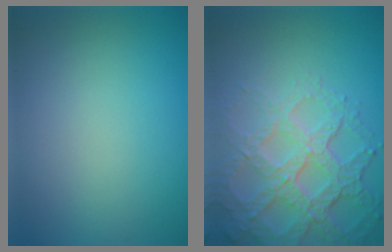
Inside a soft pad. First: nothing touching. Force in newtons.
{"total": 7.0, "press": 5.0, "slide": 4.9}